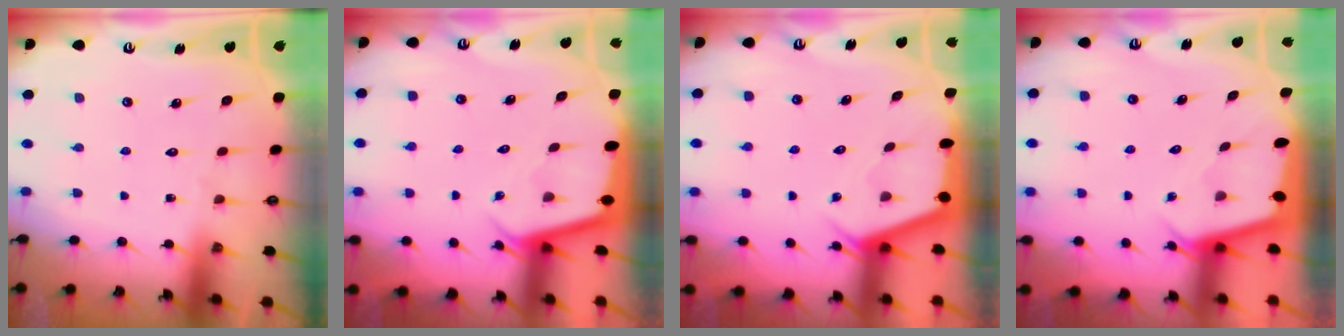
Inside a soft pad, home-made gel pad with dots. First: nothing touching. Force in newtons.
{"total": 2.3, "press": 2.3, "slide": 0.1}
{"total": 2.8, "press": 2.8, "slide": 0.4}
{"total": 2.1, "press": 2.1, "slide": 0.2}